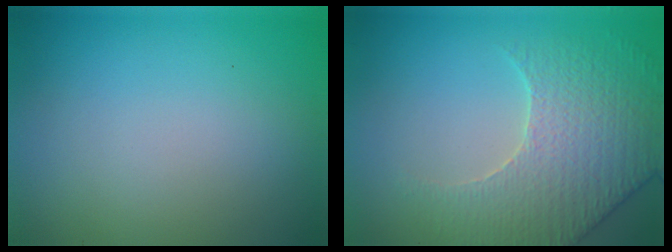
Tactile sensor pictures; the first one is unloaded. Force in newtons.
{"total": 4.9, "press": 4.8, "slide": 1.3}